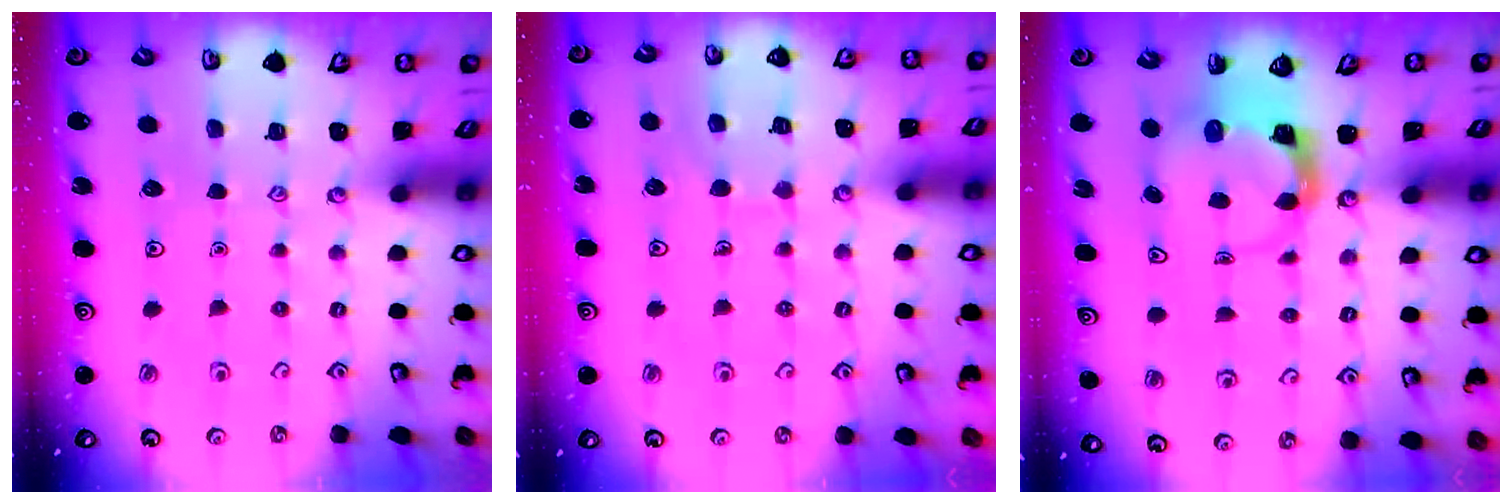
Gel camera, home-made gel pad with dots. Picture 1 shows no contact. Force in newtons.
{"total": 7.1, "press": 7.1, "slide": 0.5}
{"total": 3.6, "press": 3.5, "slide": 0.5}